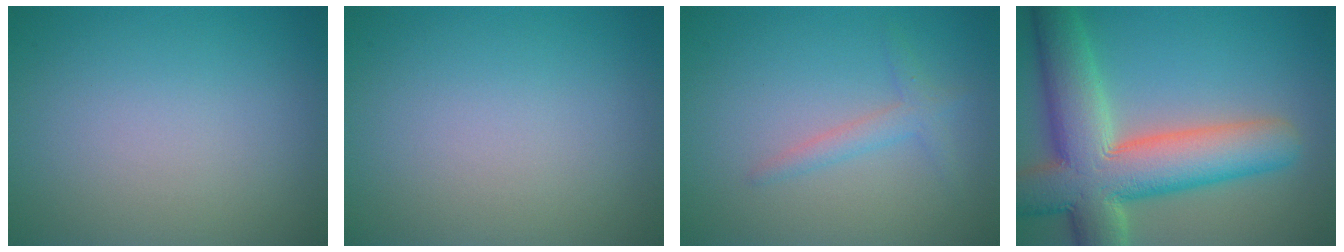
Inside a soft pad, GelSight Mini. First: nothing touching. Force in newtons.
{"total": 0.0}
{"total": 1.7, "press": 1.7, "slide": 0.1}
{"total": 11.8, "press": 11.8, "slide": 1.0}